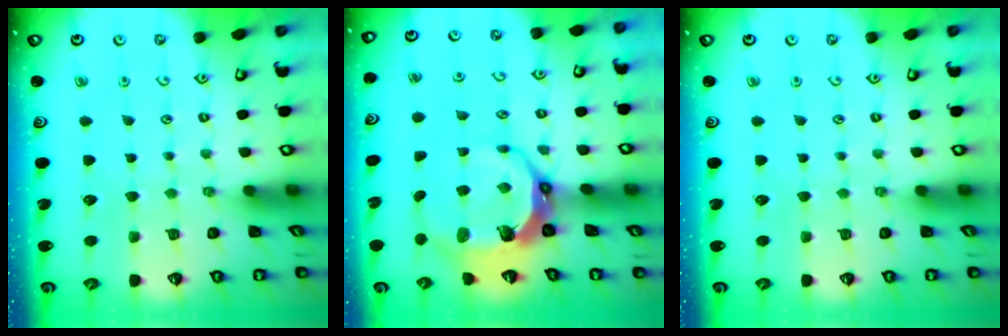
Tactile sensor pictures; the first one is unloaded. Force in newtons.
{"total": 10.8, "press": 9.5, "slide": 5.2}
{"total": 0.0}